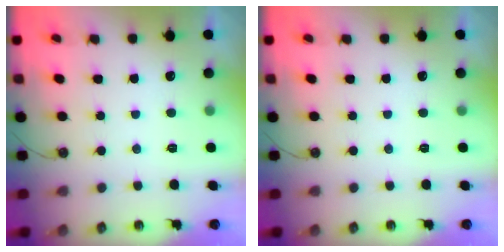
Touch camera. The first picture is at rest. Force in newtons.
{"total": 0.0}